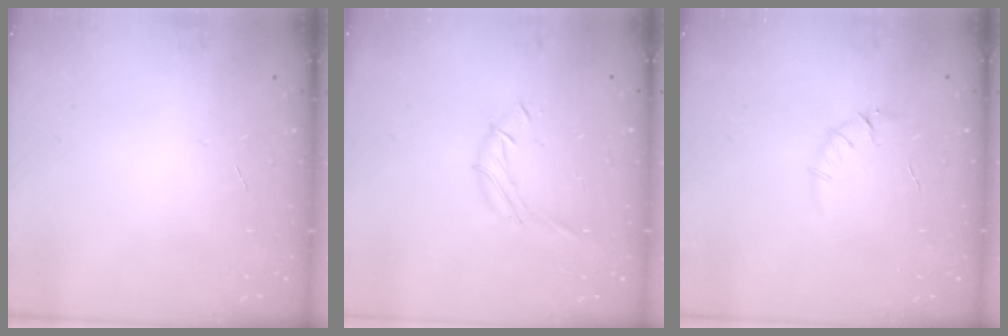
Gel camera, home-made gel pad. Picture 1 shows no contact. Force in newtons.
{"total": 6.3, "press": 6.3, "slide": 0.6}
{"total": 4.7, "press": 4.4, "slide": 1.5}